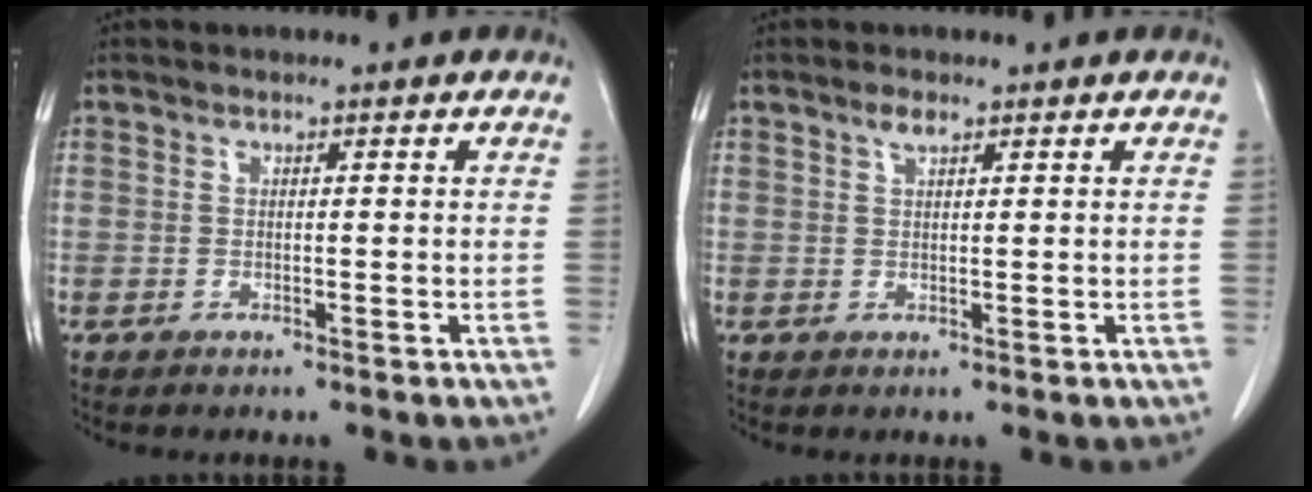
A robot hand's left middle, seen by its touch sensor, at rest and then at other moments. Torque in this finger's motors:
{"motor_torque": [0.61, -0.41, 0.03, 0.02]}